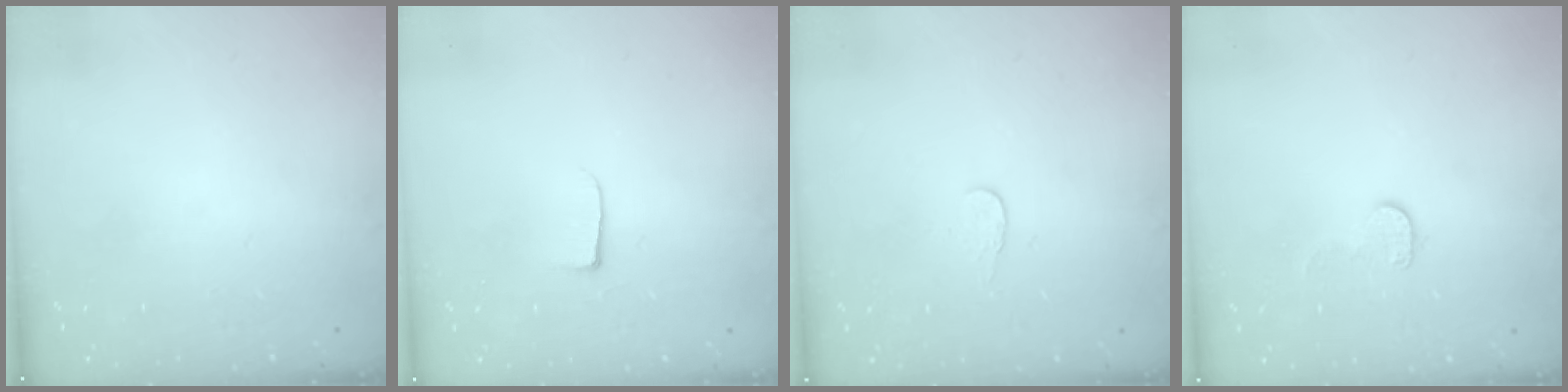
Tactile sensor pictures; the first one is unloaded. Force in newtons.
{"total": 3.7, "press": 3.7, "slide": 0.5}
{"total": 3.8, "press": 3.8, "slide": 0.3}
{"total": 7.6, "press": 7.6, "slide": 0.1}